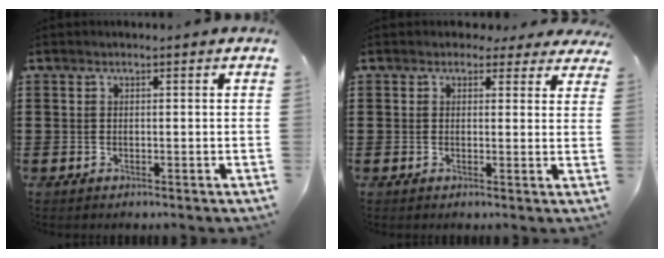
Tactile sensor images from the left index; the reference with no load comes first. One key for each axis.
{"total": 2.1, "fx": 1.6, "fy": 1.1, "fz": 0.7, "tx": -0.012, "ty": 0.005, "tz": 0.027}